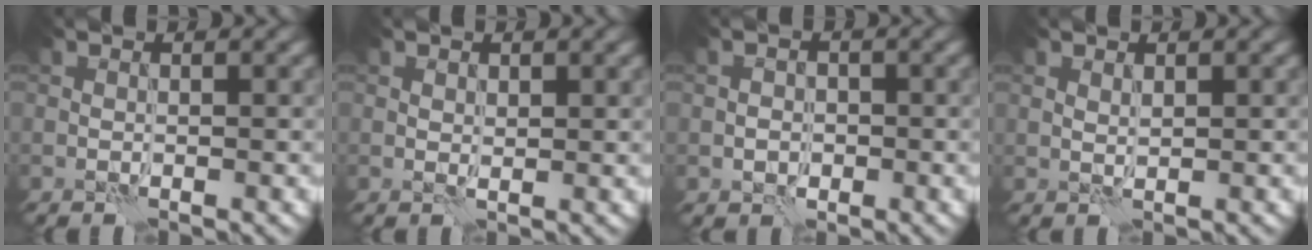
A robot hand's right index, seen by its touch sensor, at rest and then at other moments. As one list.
[{"total": 0.9, "force": [0.6, 0.5, 0.5], "torque": [-0.008, -0.001, 0.012]}, {"total": 1.8, "force": [-0.5, 1.5, 0.8], "torque": [-0.007, 0.000, -0.010]}, {"total": 0.8, "force": [0.6, 0.3, 0.4], "torque": [-0.012, -0.001, 0.012]}]